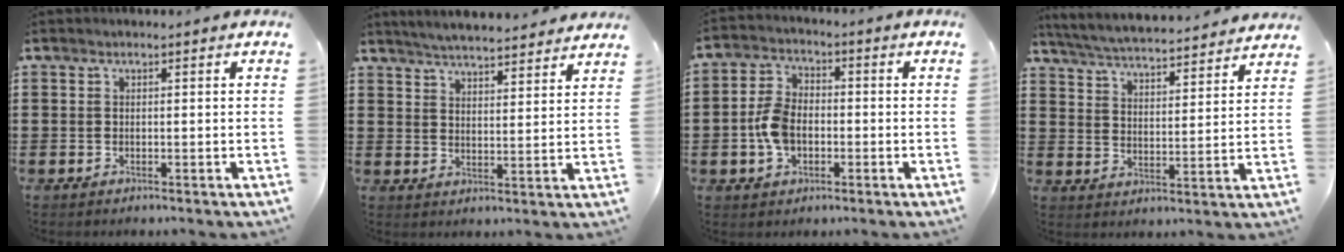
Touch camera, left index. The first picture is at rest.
{"total": 4.6, "force": [4.6, -0.4, 0.6], "torque": [-0.029, -0.023, 0.080]}
{"total": 6.7, "force": [-1.3, 4.3, 4.9], "torque": [-0.123, 0.002, -0.031]}
{"total": 5.0, "force": [4.9, -0.4, 0.9], "torque": [-0.042, -0.038, 0.081]}